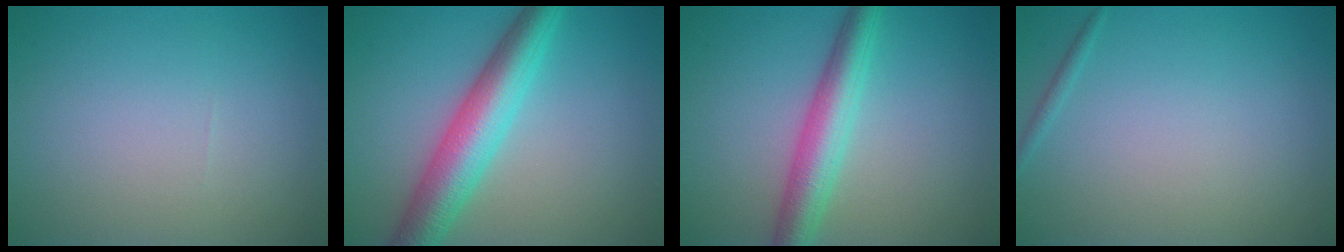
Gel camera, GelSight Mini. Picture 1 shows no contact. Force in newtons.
{"total": 6.7, "press": 6.7, "slide": 0.1}
{"total": 4.8, "press": 4.8, "slide": 0.2}
{"total": 0.6, "press": 0.6, "slide": 0.1}